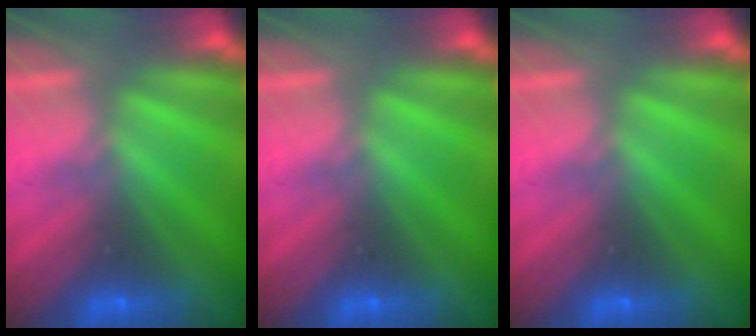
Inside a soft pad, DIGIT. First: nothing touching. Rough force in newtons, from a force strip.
{"total": 0.0}
{"total": 0.0}